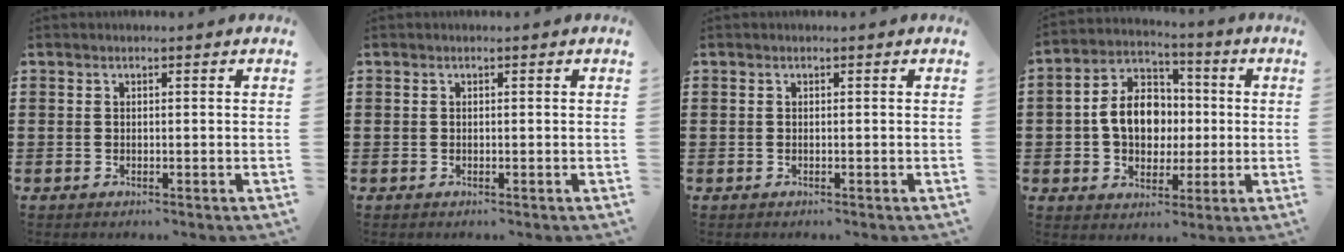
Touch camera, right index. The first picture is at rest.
{"total": 0.0}
{"total": 0.0}
{"total": 9.5, "force": [-0.4, 7.1, 6.3], "torque": [-0.143, 0.016, -0.012]}